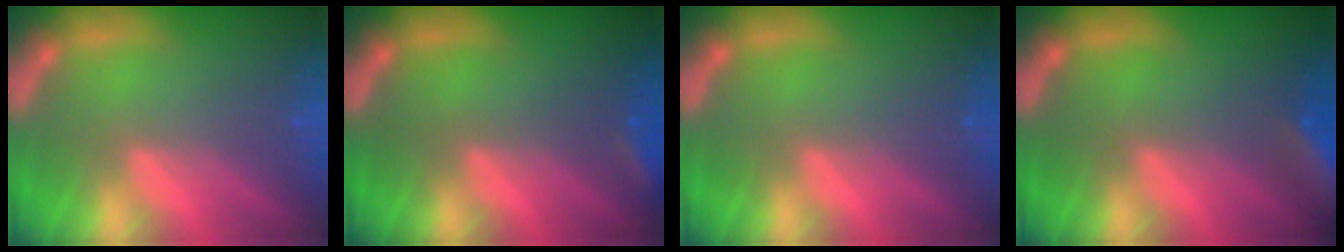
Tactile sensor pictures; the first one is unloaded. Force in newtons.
{"total": 1.9}
{"total": 0.0}
{"total": 7.5}